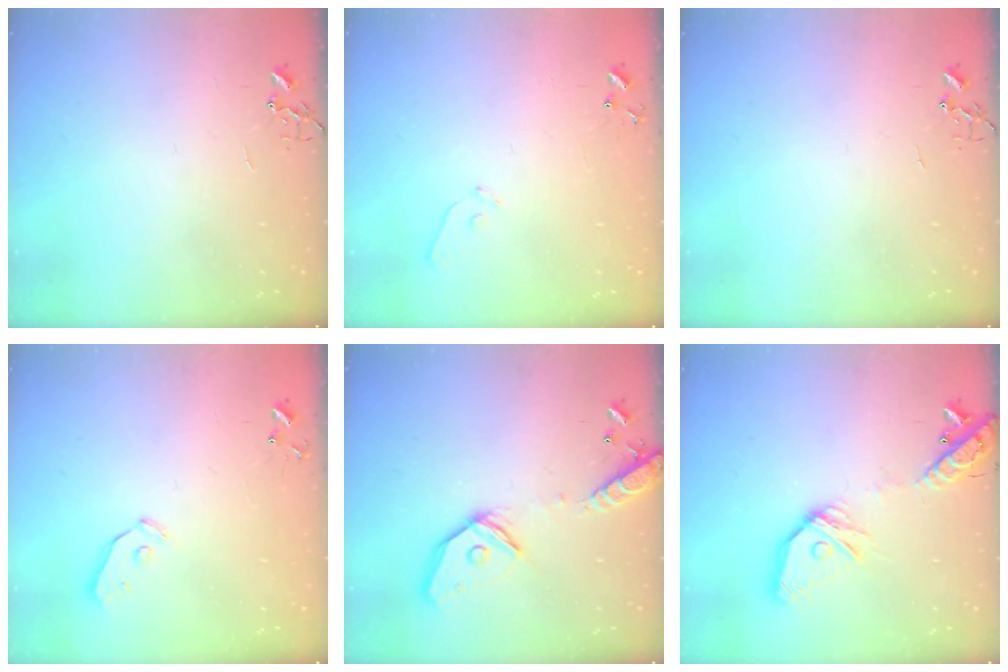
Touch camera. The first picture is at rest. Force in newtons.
{"total": 6.2, "press": 6.2, "slide": 0.5}
{"total": 0.0}
{"total": 3.8, "press": 3.7, "slide": 0.8}
{"total": 16.6, "press": 16.4, "slide": 3.0}
{"total": 17.8, "press": 17.5, "slide": 3.3}